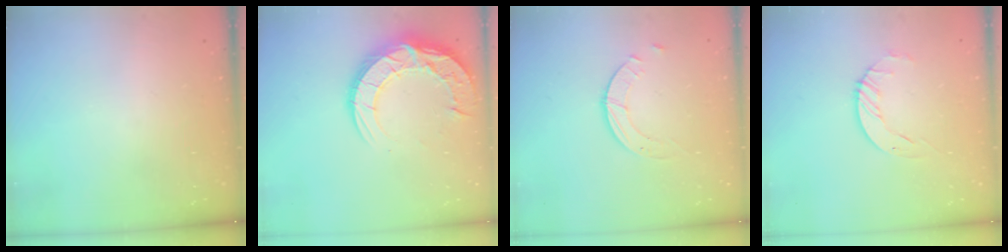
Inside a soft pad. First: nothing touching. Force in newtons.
{"total": 17.9, "press": 17.8, "slide": 1.3}
{"total": 1.8, "press": 1.8, "slide": 0.2}
{"total": 3.5, "press": 3.5, "slide": 0.4}